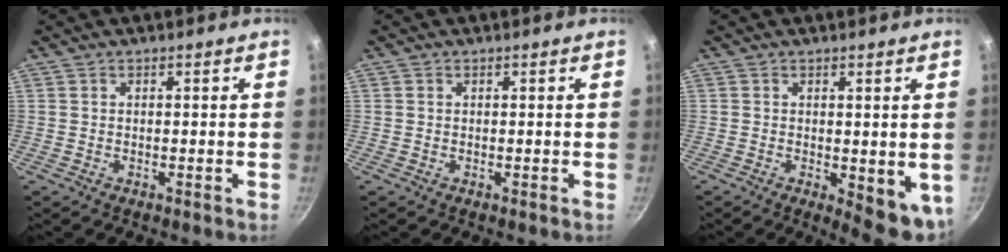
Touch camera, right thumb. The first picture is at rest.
{"total": 0.0}
{"total": 7.7, "force": [-0.7, 3.4, 6.9], "torque": [-0.067, -0.005, -0.002]}